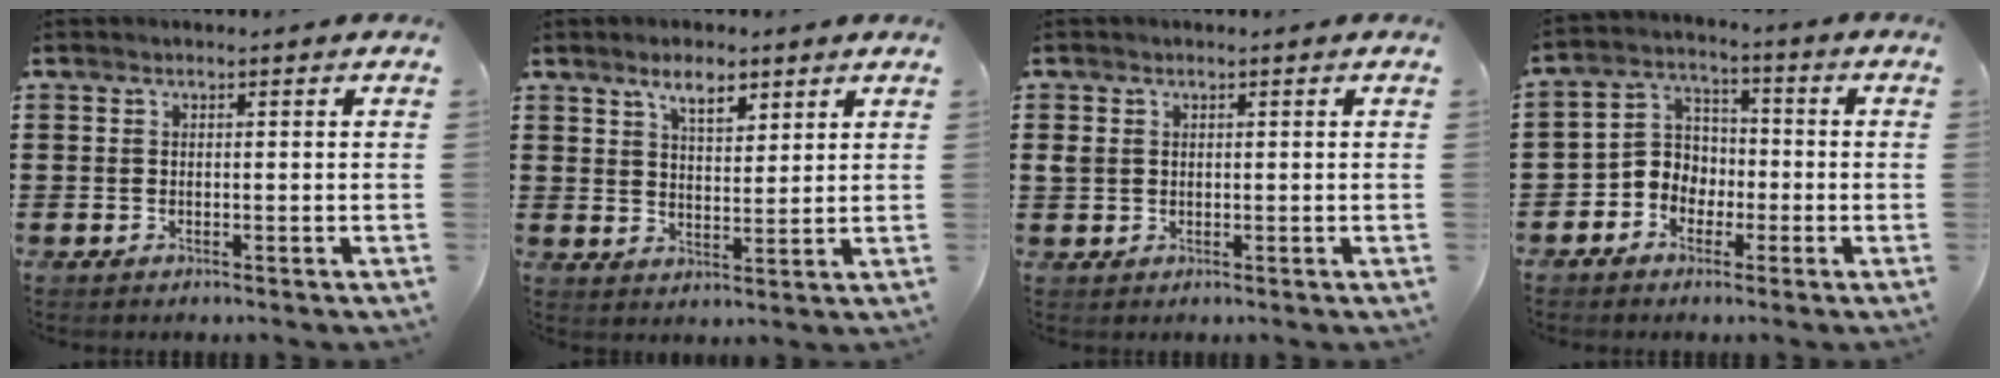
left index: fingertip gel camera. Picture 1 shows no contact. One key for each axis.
{"total": 5.2, "fx": 3.6, "fy": 2.2, "fz": 3.1, "tx": -0.055, "ty": 0.003, "tz": 0.061}
{"total": 1.4, "fx": 0.2, "fy": 1.2, "fz": 0.7, "tx": -0.017, "ty": 0.007, "tz": 0.003}
{"total": 5.3, "fx": -2.2, "fy": 4.6, "fz": 1.3, "tx": -0.047, "ty": 0.008, "tz": -0.049}